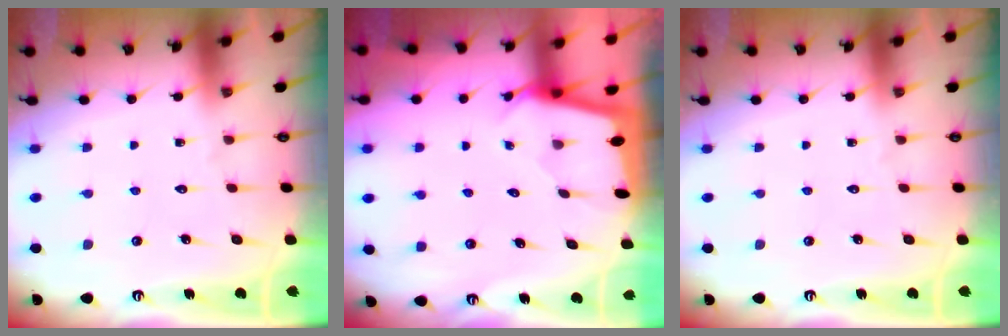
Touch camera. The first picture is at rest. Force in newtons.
{"total": 1.8, "press": 1.8, "slide": 0.2}
{"total": 0.0}